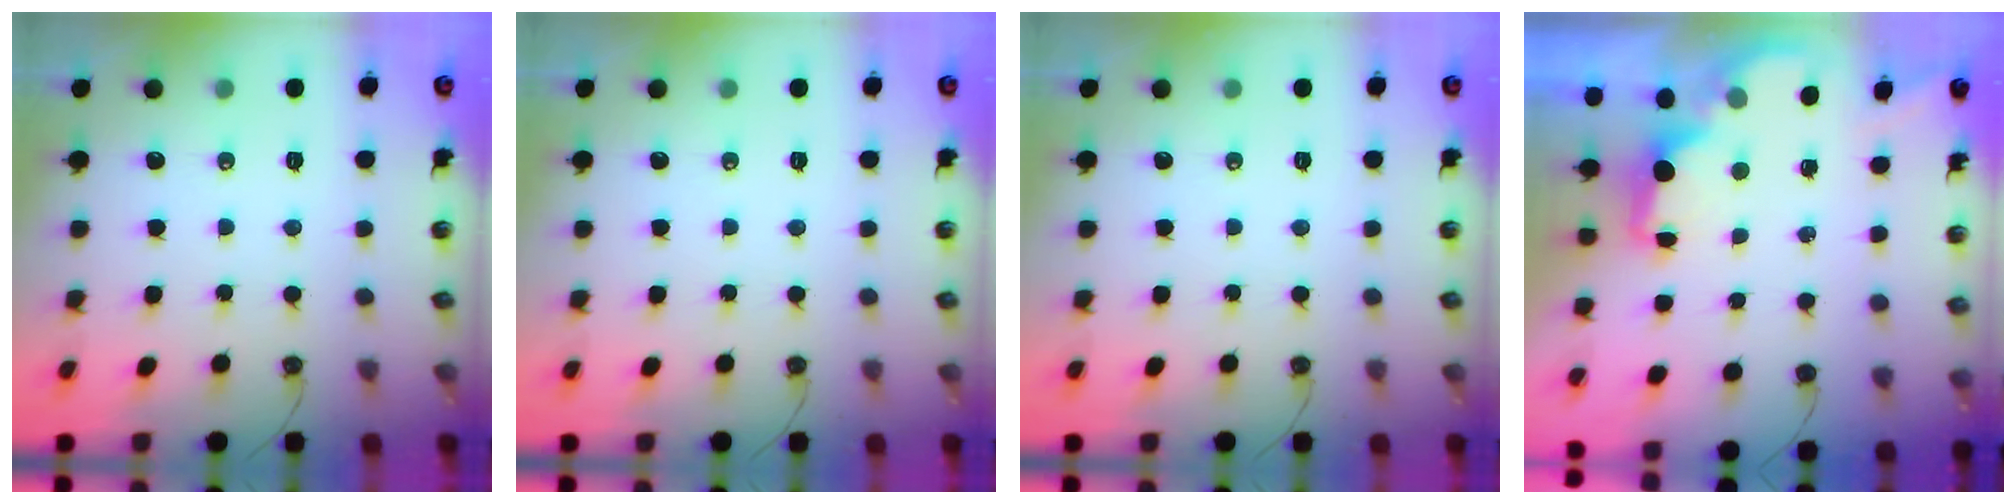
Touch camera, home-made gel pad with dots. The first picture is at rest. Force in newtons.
{"total": 0.0}
{"total": 0.0}
{"total": 1.9, "press": 1.7, "slide": 0.8}